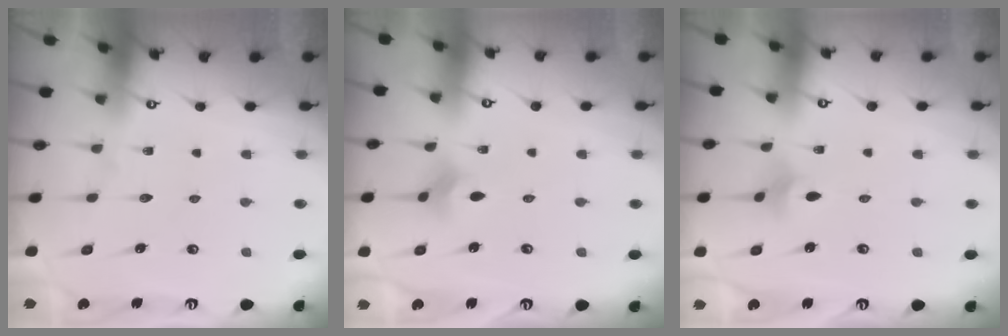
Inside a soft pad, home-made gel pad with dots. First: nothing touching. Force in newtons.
{"total": 3.0, "press": 2.9, "slide": 0.5}
{"total": 2.8, "press": 2.8, "slide": 0.5}